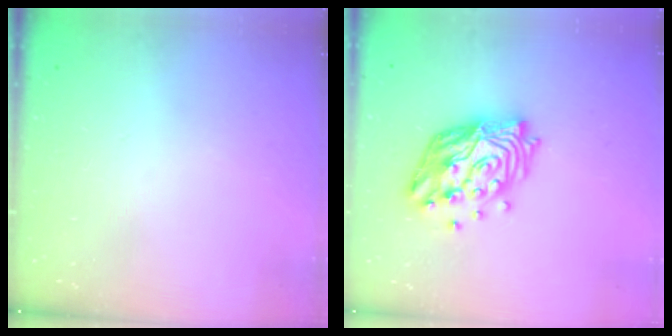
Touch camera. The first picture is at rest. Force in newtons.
{"total": 16.5, "press": 16.4, "slide": 1.7}